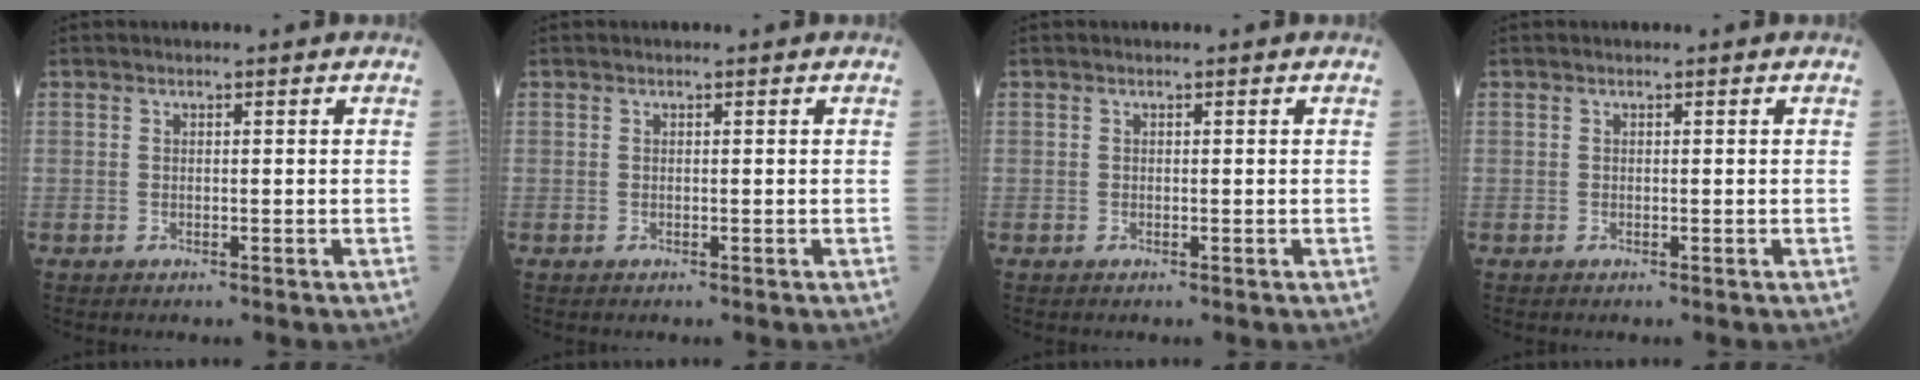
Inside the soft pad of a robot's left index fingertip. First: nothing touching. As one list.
[{"total": 0.0}, {"total": 0.0}, {"total": 0.0}]